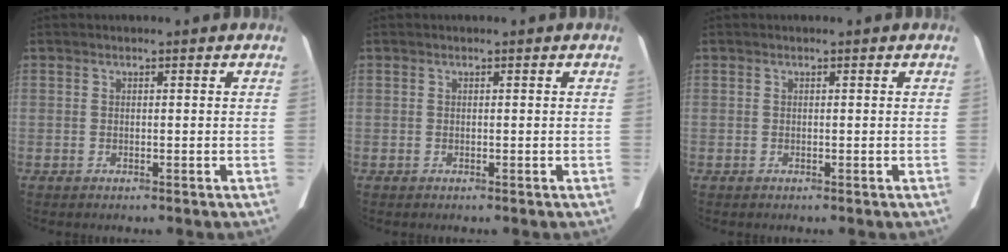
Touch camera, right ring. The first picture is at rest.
{"total": 0.0}
{"total": 0.0}